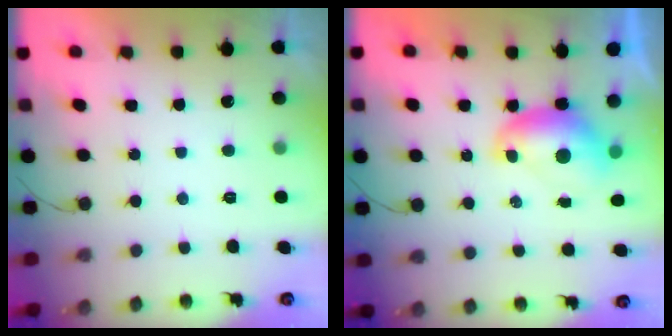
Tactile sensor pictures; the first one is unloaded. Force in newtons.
{"total": 8.0, "press": 8.0, "slide": 0.1}